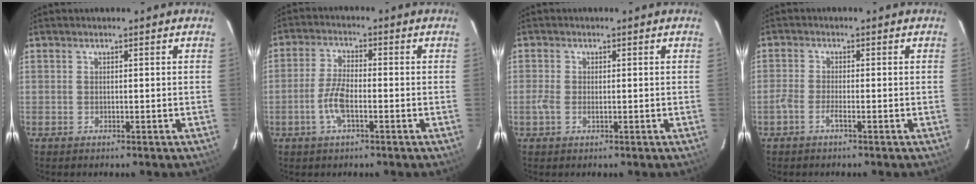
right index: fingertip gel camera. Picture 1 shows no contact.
{"total": 6.0, "force": [-2.2, 1.9, 5.2], "torque": [-0.113, 0.004, -0.046]}
{"total": 2.4, "force": [-0.5, 1.3, 1.9], "torque": [-0.040, -0.003, -0.011]}
{"total": 2.4, "force": [-1.6, 0.4, 1.8], "torque": [-0.048, 0.000, -0.037]}